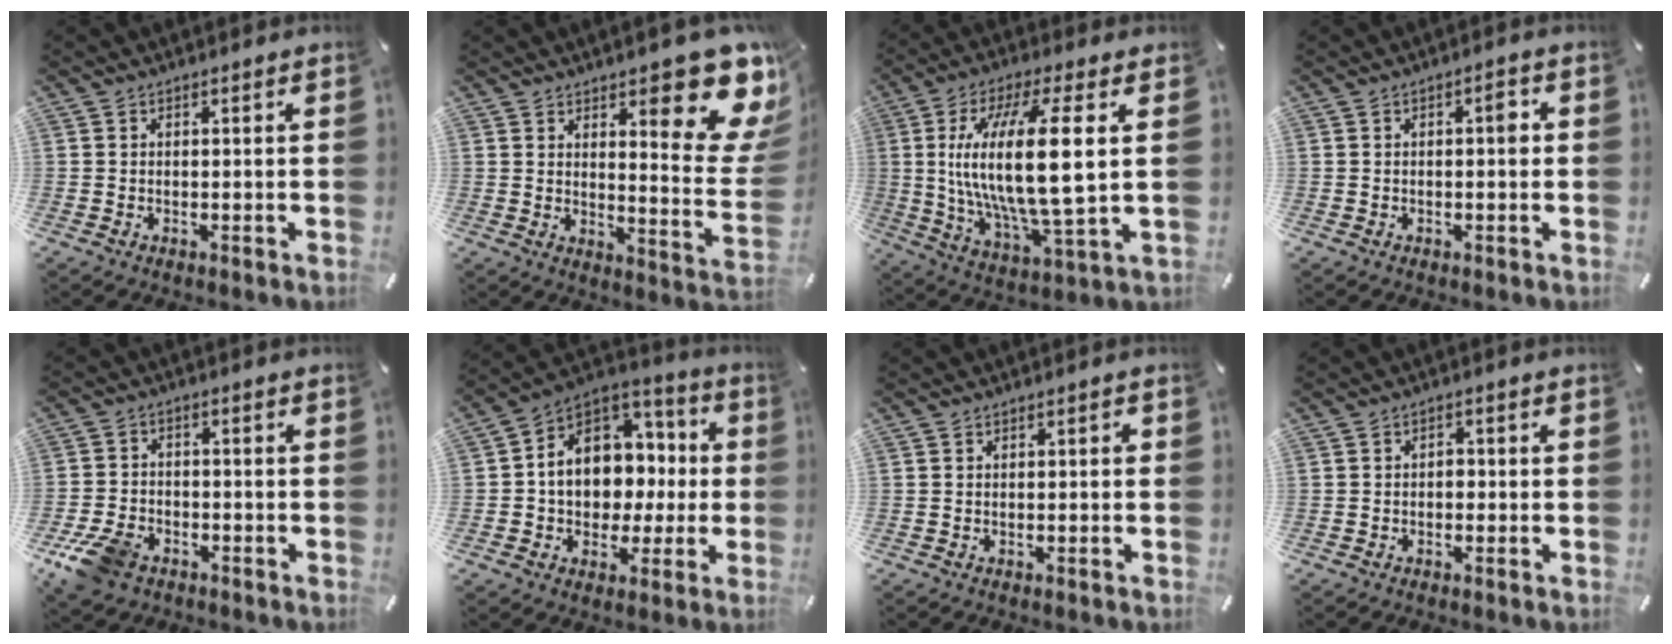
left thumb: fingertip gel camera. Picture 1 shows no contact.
{"total": 18.7, "force": [10.3, 5.7, 14.5], "torque": [-0.175, -0.092, 0.163]}
{"total": 19.4, "force": [3.1, 5.4, 18.4], "torque": [-0.383, -0.013, 0.033]}
{"total": 2.8, "force": [0.1, 1.1, 2.6], "torque": [-0.036, 0.003, -0.006]}
{"total": 8.4, "force": [-5.2, 5.2, 4.1], "torque": [-0.094, 0.022, -0.097]}
{"total": 12.1, "force": [-0.2, 10.7, 5.6], "torque": [-0.100, -0.013, 0.005]}
{"total": 0.8, "force": [-0.3, 0.4, 0.6], "torque": [-0.012, 0.002, -0.006]}
{"total": 1.7, "force": [-0.7, 1.2, 0.9], "torque": [-0.020, 0.009, -0.016]}